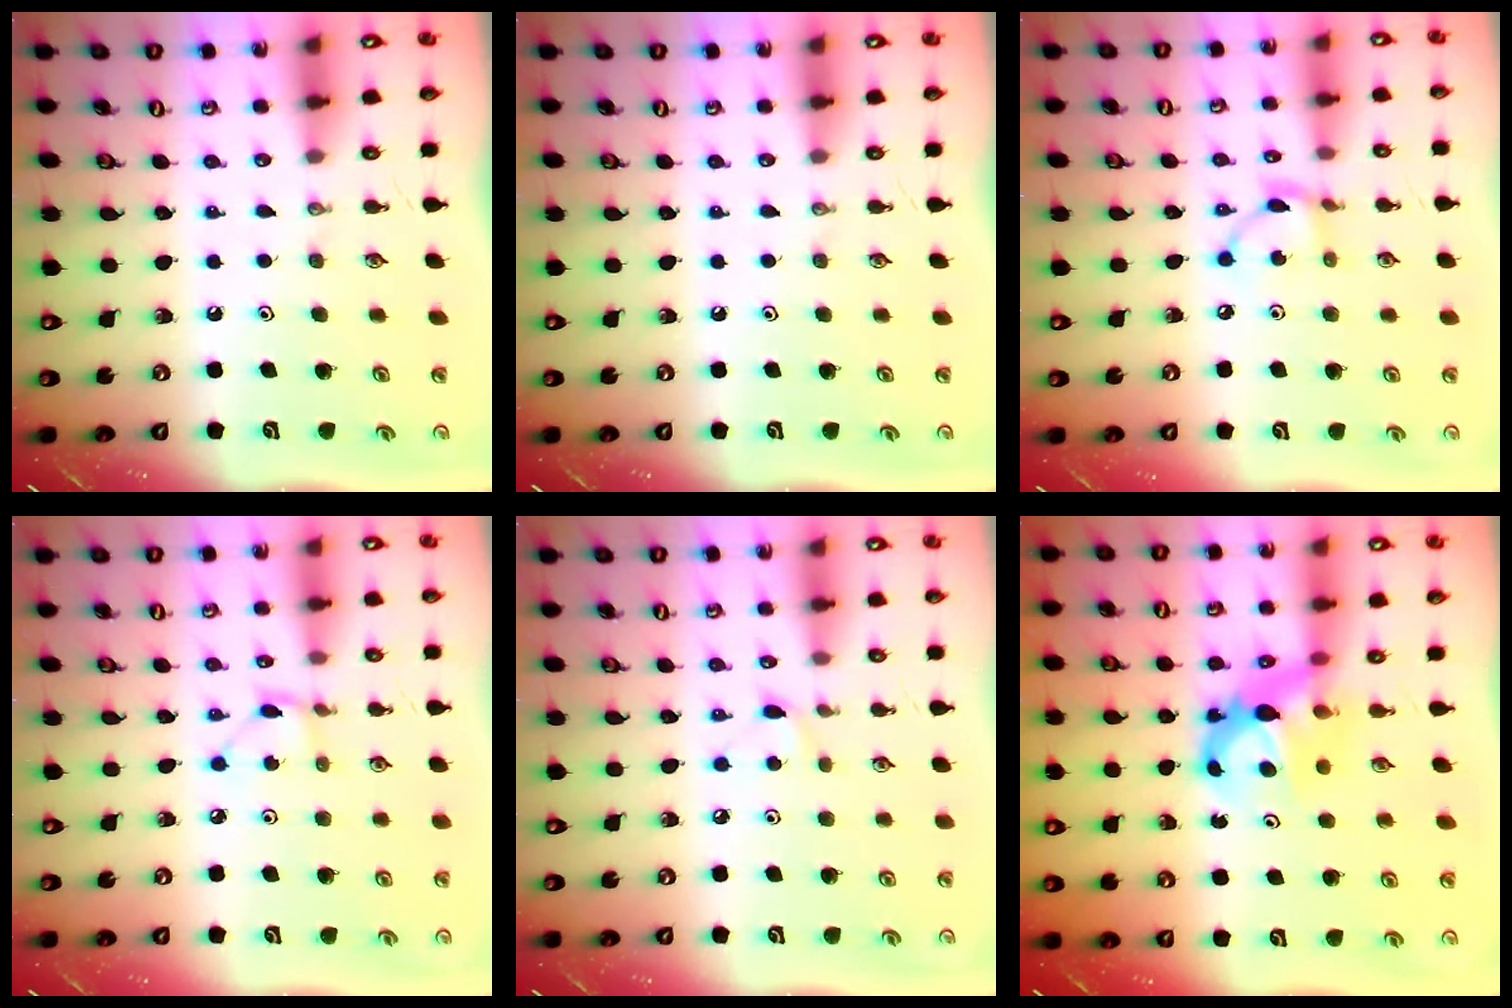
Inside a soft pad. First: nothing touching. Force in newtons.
{"total": 0.0}
{"total": 5.7, "press": 5.7, "slide": 0.1}
{"total": 2.1, "press": 2.0, "slide": 0.2}
{"total": 3.8, "press": 3.8, "slide": 0.6}
{"total": 7.3, "press": 7.3, "slide": 0.5}